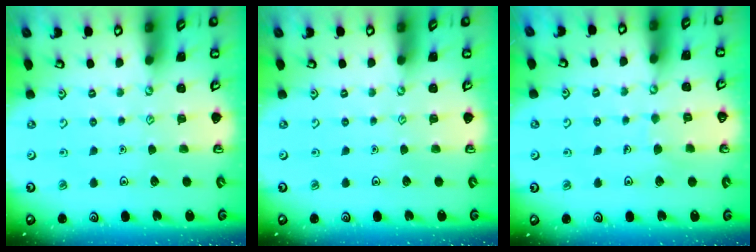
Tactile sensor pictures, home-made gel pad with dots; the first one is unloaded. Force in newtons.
{"total": 0.0}
{"total": 4.4, "press": 4.3, "slide": 0.3}